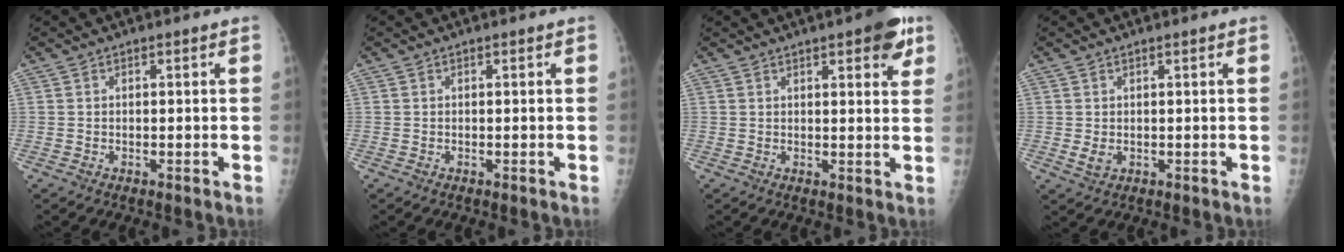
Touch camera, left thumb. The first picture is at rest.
{"total": 0.0}
{"total": 7.4, "force": [4.0, 2.3, 5.7], "torque": [-0.055, -0.013, 0.047]}
{"total": 2.0, "force": [0.3, 1.2, 1.6], "torque": [-0.025, -0.006, 0.011]}